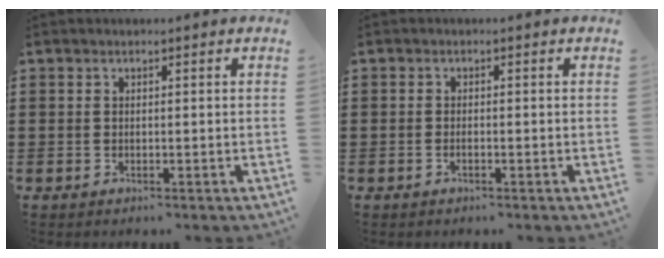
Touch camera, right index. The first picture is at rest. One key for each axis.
{"total": 0.7, "fx": -0.4, "fy": 0.1, "fz": 0.6, "tx": -0.013, "ty": -0.006, "tz": -0.006}